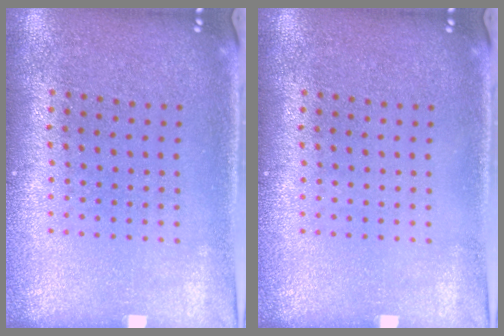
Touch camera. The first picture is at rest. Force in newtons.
{"total": 0.0}